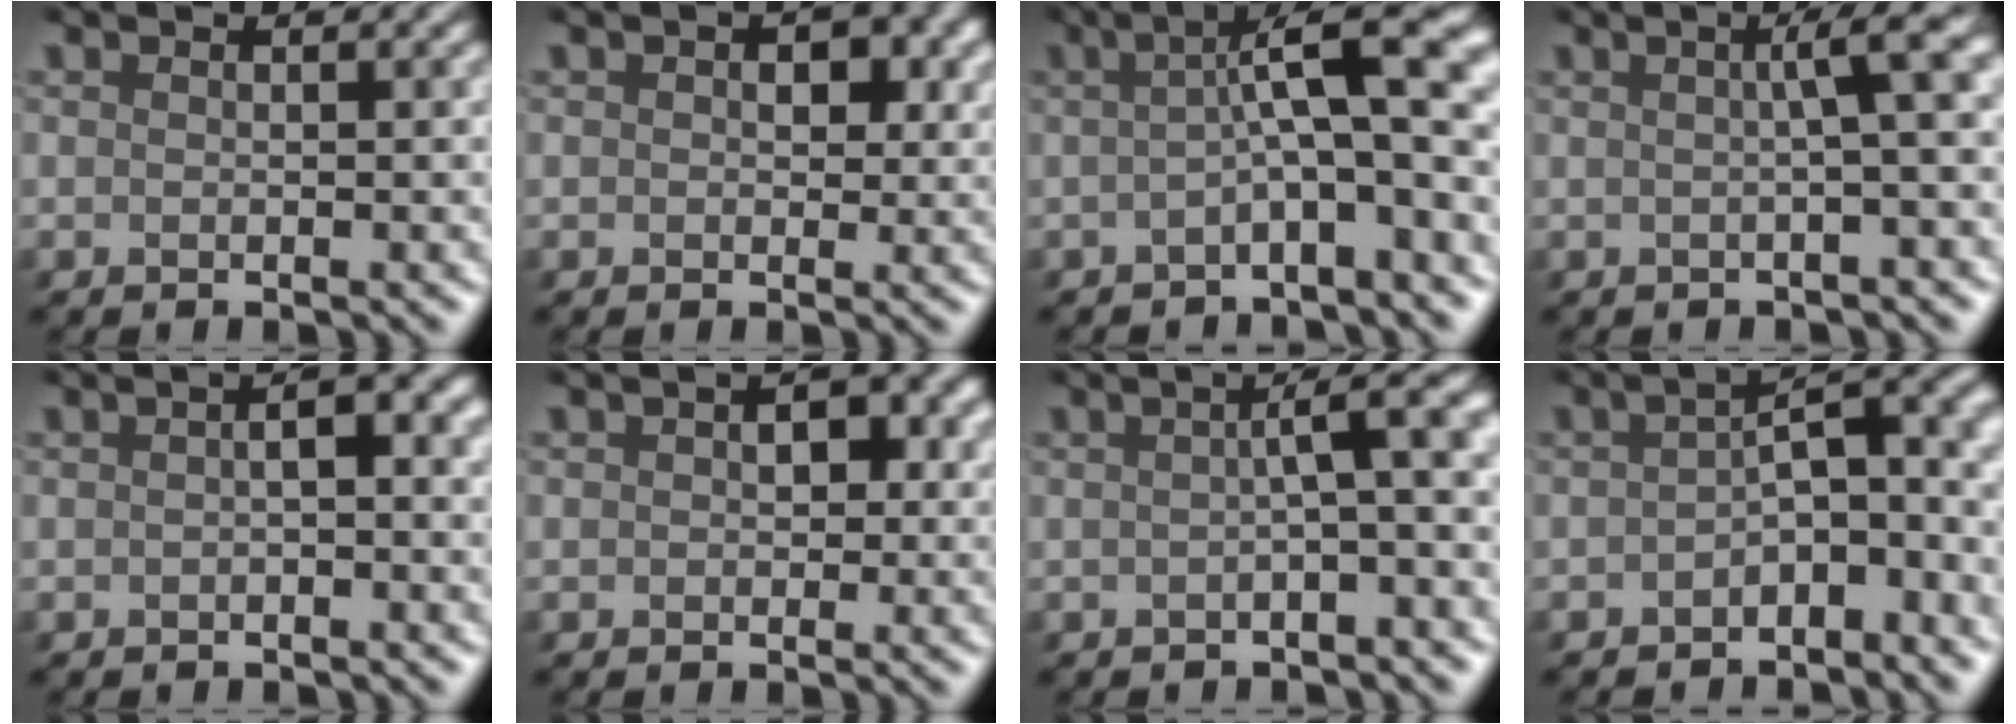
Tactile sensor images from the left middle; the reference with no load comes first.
{"total": 3.0, "force": [0.8, 2.1, 1.9], "torque": [-0.007, 0.009, 0.004]}
{"total": 8.0, "force": [-0.9, 1.5, 7.8], "torque": [-0.095, 0.033, -0.030]}
{"total": 3.6, "force": [0.1, 0.6, 3.6], "torque": [-0.034, 0.013, -0.006]}
{"total": 2.5, "force": [-0.4, 0.6, 2.4], "torque": [-0.040, 0.009, -0.010]}
{"total": 2.7, "force": [0.3, 1.9, 1.8], "torque": [-0.009, 0.006, -0.001]}
{"total": 4.6, "force": [-0.2, 0.9, 4.5], "torque": [-0.051, 0.019, -0.012]}
{"total": 5.9, "force": [-2.4, 2.7, 4.7], "torque": [-0.052, 0.015, -0.051]}